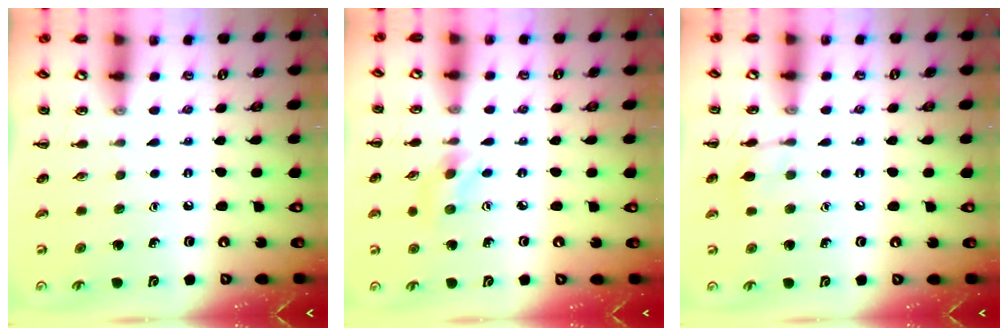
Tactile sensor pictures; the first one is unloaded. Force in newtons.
{"total": 2.7, "press": 2.6, "slide": 0.8}
{"total": 7.7, "press": 7.4, "slide": 1.9}